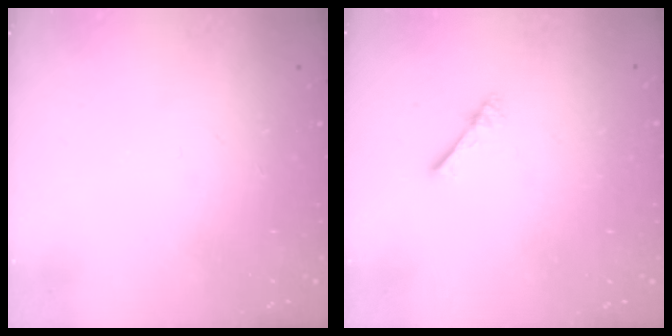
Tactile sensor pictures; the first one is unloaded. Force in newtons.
{"total": 1.0, "press": 1.0, "slide": 0.3}